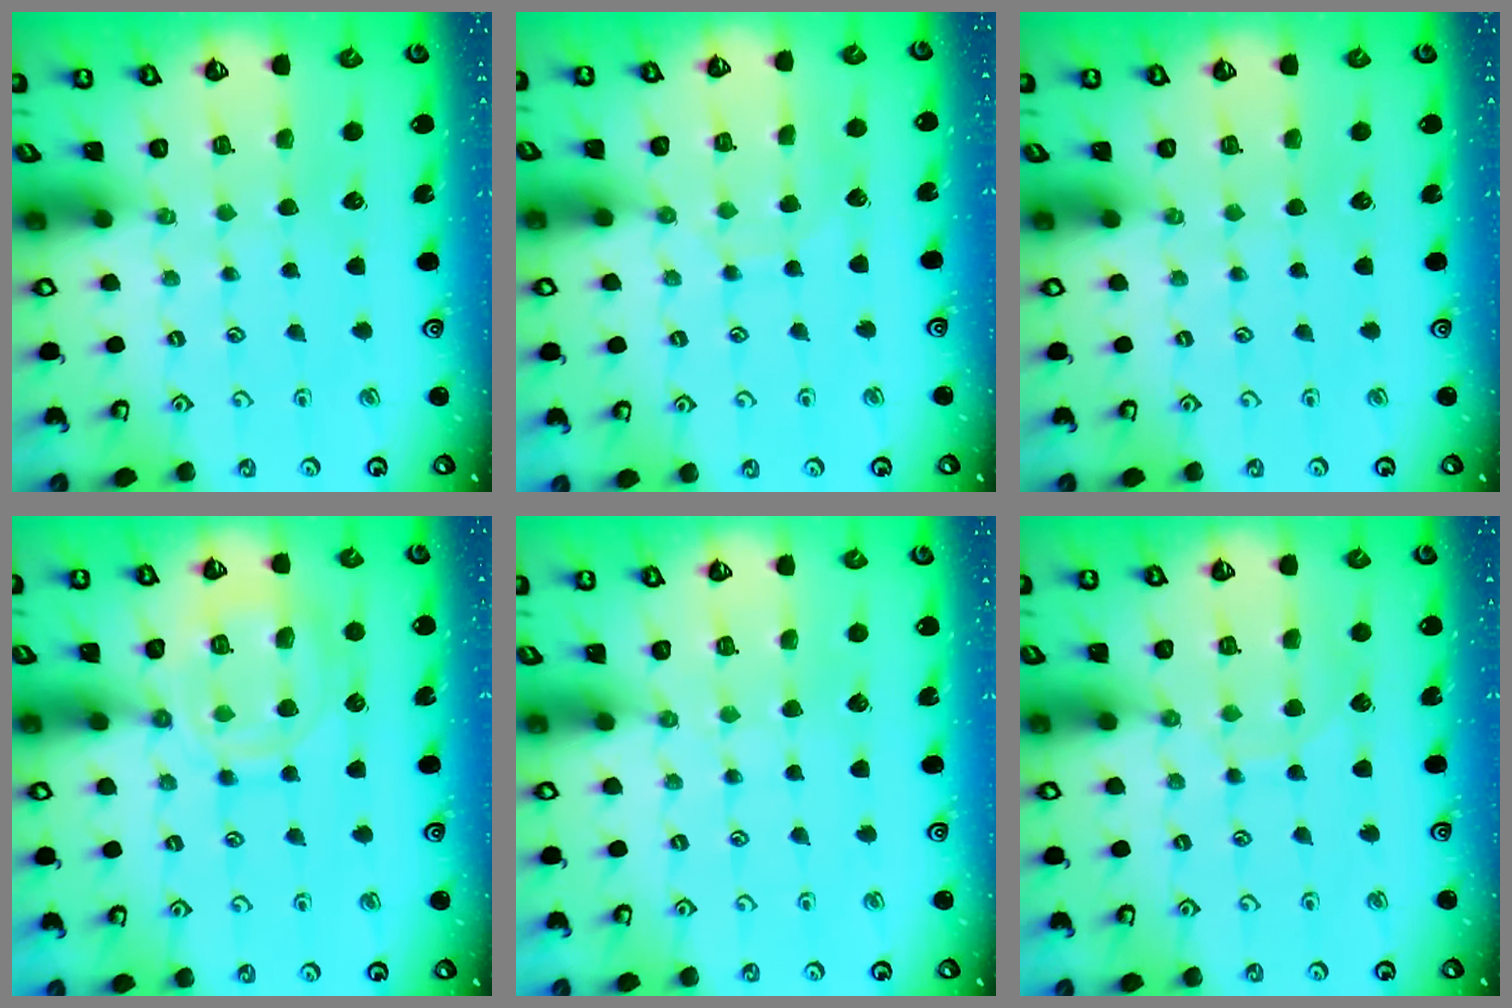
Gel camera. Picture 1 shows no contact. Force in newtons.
{"total": 4.2, "press": 4.2, "slide": 0.3}
{"total": 0.0}
{"total": 13.7, "press": 13.7, "slide": 1.2}
{"total": 2.9, "press": 2.9, "slide": 0.5}
{"total": 6.7, "press": 6.7, "slide": 0.2}